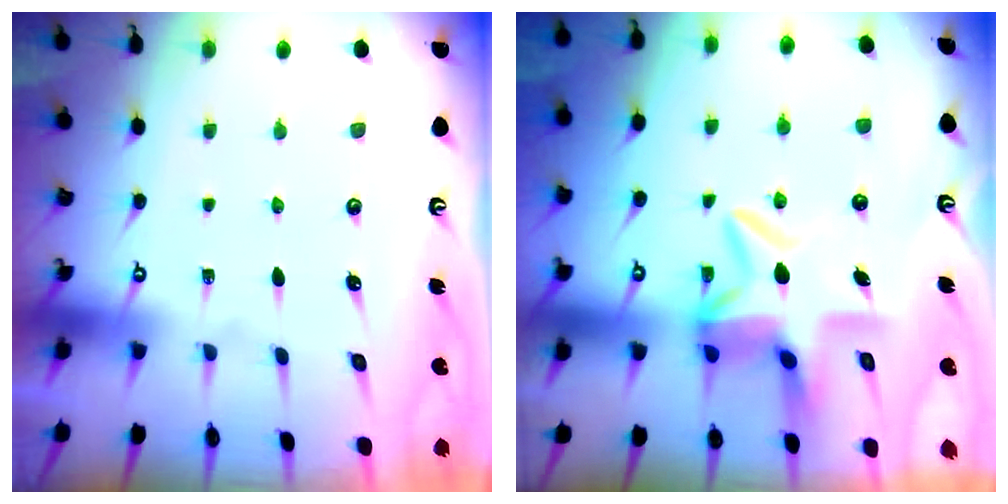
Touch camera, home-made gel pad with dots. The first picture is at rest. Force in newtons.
{"total": 9.0, "press": 8.8, "slide": 2.1}